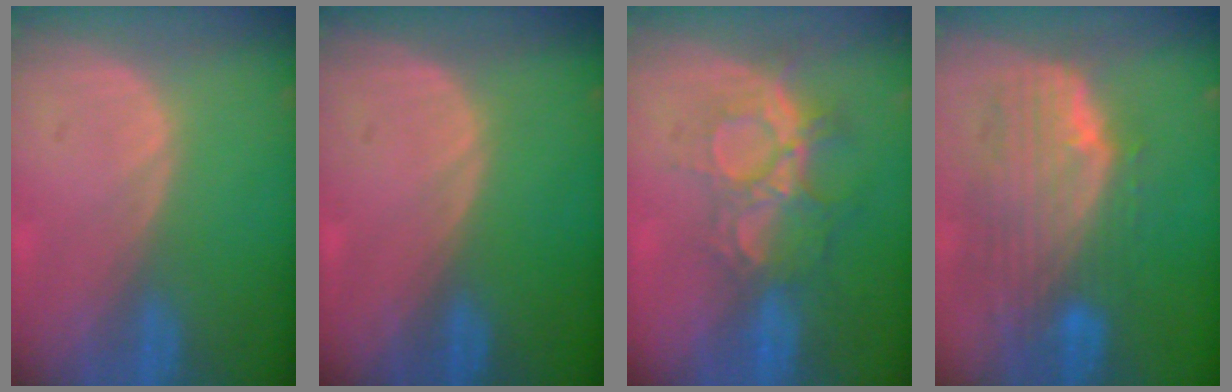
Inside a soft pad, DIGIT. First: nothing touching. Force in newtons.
{"total": 0.0}
{"total": 9.3, "press": 7.9, "slide": 5.1}
{"total": 10.2, "press": 8.9, "slide": 4.8}